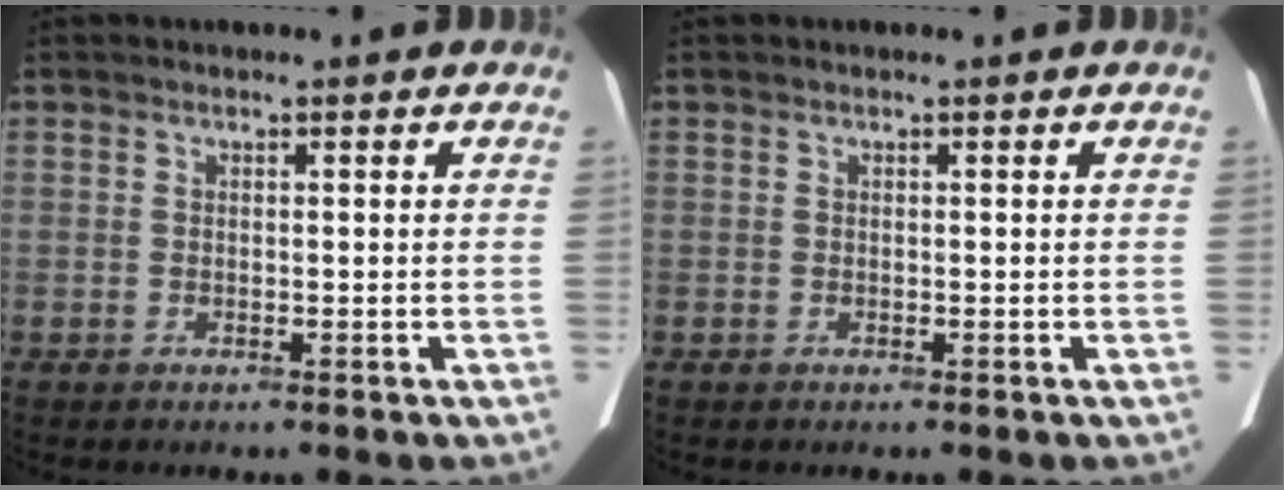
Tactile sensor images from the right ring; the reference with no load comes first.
{"total": 0.0}